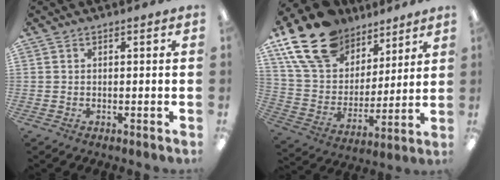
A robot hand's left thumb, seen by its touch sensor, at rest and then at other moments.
{"total": 20.9, "force": [14.1, 12.6, 9.0], "torque": [-0.180, -0.073, 0.264]}